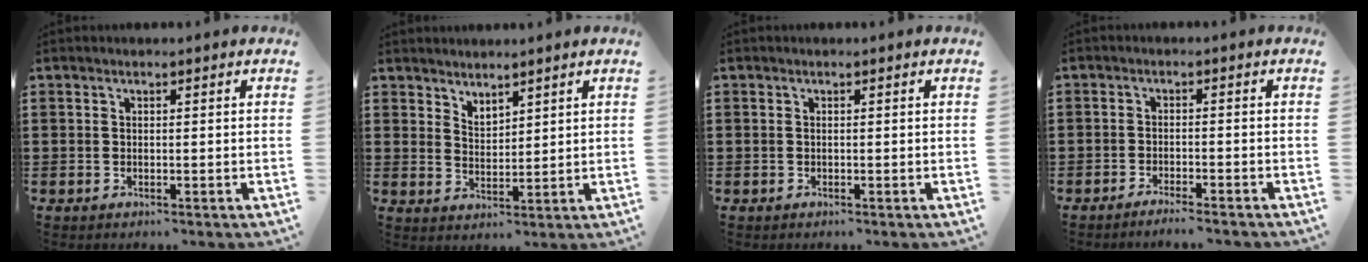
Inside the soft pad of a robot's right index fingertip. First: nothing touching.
{"total": 2.7, "force": [2.6, 0.5, -0.4], "torque": [0.000, -0.006, 0.051]}
{"total": 0.0}
{"total": 2.1, "force": [-2.0, -0.3, 0.5], "torque": [-0.009, 0.001, -0.039]}